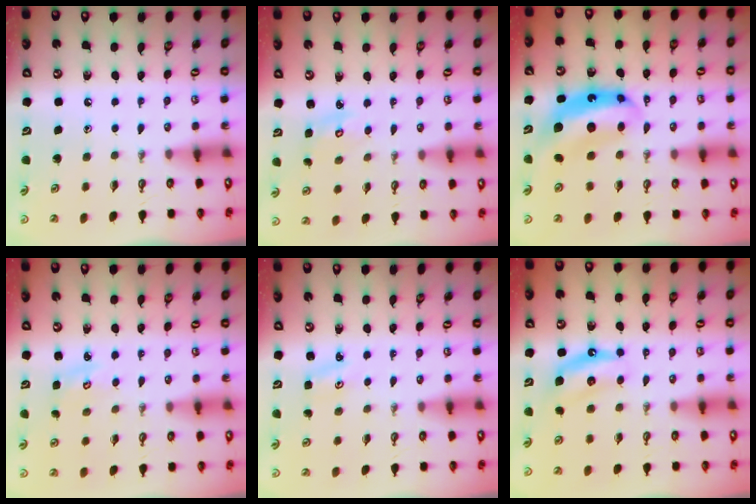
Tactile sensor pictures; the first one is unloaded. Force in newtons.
{"total": 2.6, "press": 2.6, "slide": 0.2}
{"total": 8.4, "press": 8.4, "slide": 1.0}
{"total": 2.3, "press": 2.3, "slide": 0.2}
{"total": 2.1, "press": 2.1, "slide": 0.3}
{"total": 6.3, "press": 6.2, "slide": 0.8}